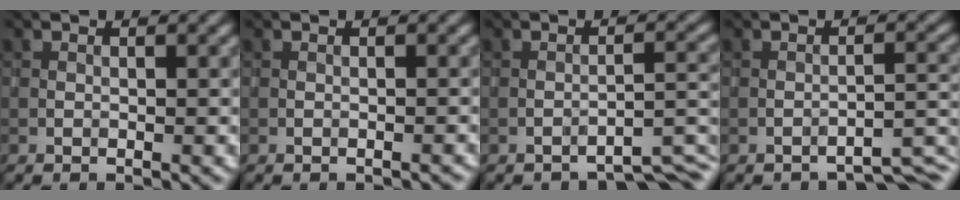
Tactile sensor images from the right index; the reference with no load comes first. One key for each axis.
{"total": 0.6, "fx": -0.6, "fy": 0.1, "fz": 0.0, "tx": -0.002, "ty": 0.001, "tz": -0.008}
{"total": 4.0, "fx": -3.7, "fy": 0.1, "fz": 1.4, "tx": -0.018, "ty": 0.002, "tz": -0.051}
{"total": 3.4, "fx": -3.2, "fy": 0.1, "fz": 1.2, "tx": -0.014, "ty": 0.003, "tz": -0.046}